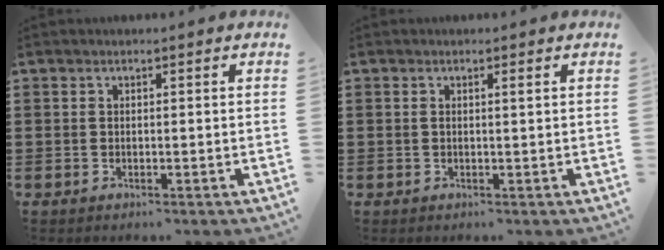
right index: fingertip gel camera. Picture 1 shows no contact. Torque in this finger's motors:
{"motor_torque": [-0.24, 0.30, 0.07, -0.01]}